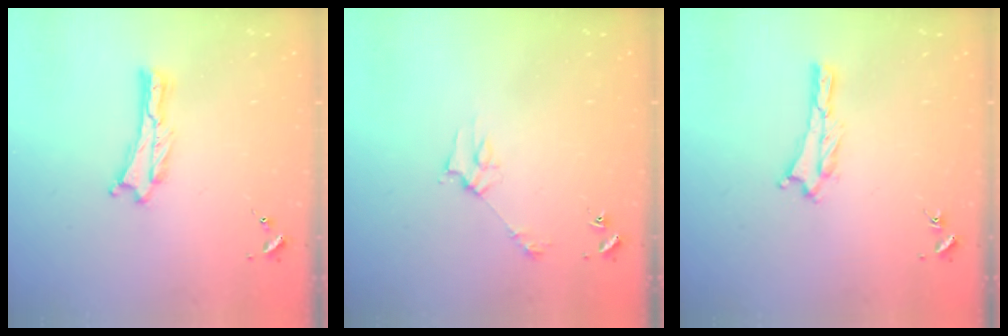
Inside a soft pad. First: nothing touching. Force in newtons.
{"total": 2.8, "press": 2.8, "slide": 0.2}
{"total": 1.2, "press": 1.1, "slide": 0.2}